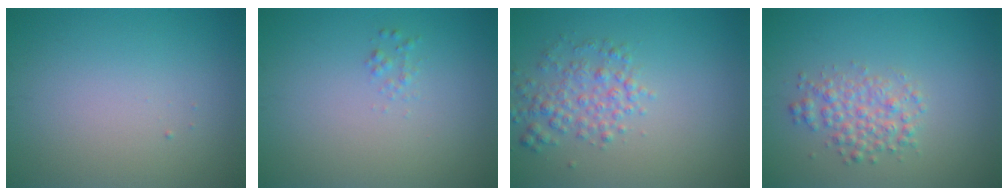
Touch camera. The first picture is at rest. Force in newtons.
{"total": 0.7, "press": 0.7, "slide": 0.0}
{"total": 2.9, "press": 2.9, "slide": 0.1}
{"total": 2.8, "press": 2.8, "slide": 0.1}